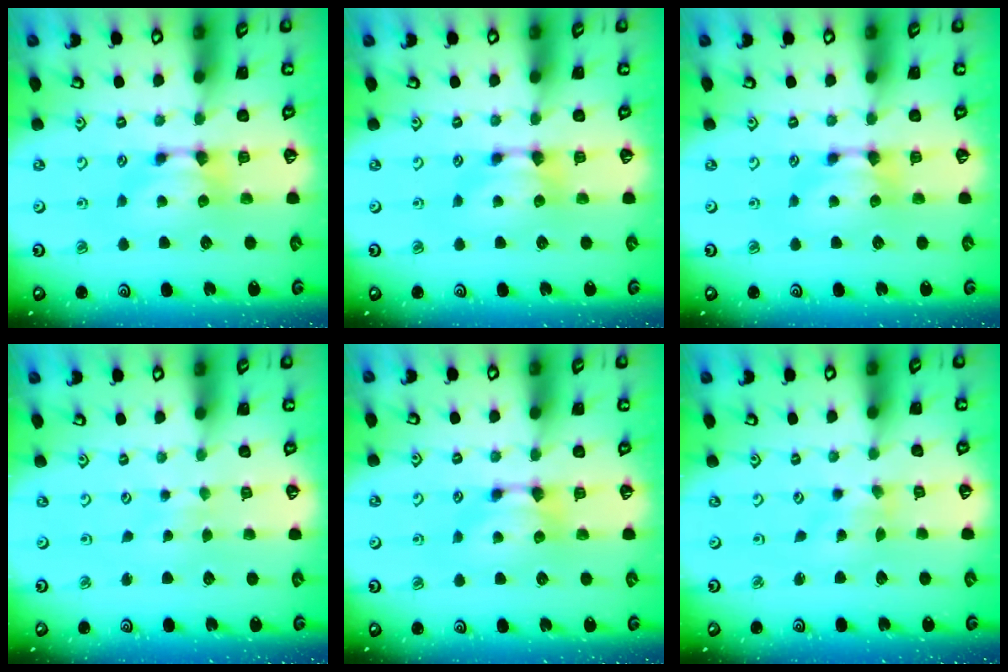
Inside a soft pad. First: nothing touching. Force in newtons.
{"total": 0.0}
{"total": 0.0}
{"total": 4.2, "press": 4.2, "slide": 0.0}
{"total": 0.0}
{"total": 2.3, "press": 2.1, "slide": 0.9}